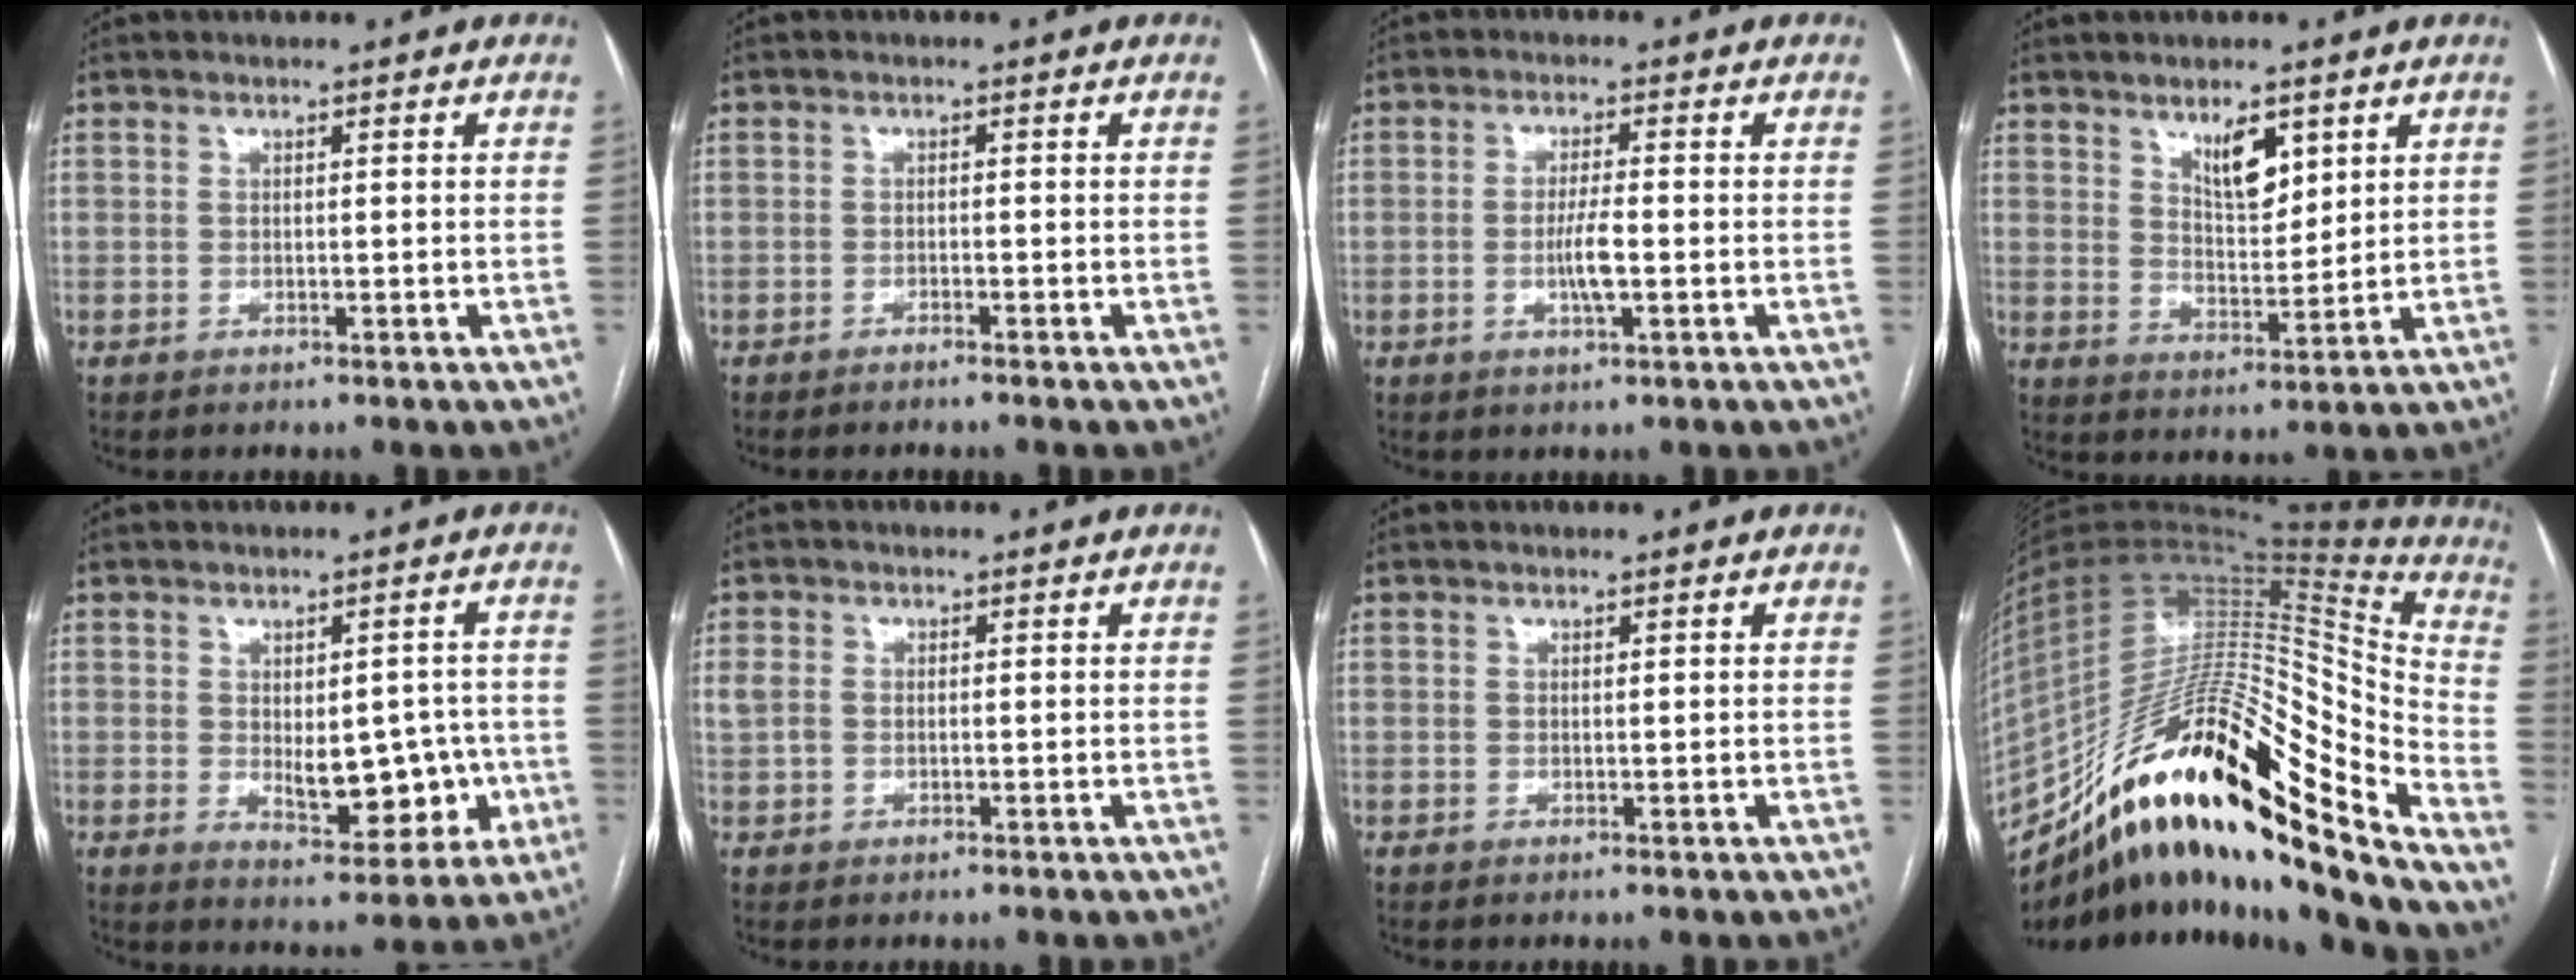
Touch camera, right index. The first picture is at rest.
{"total": 1.6, "force": [-1.5, -0.2, 0.6], "torque": [-0.008, 0.000, -0.021]}
{"total": 4.2, "force": [-1.0, 0.5, 4.0], "torque": [-0.081, -0.004, -0.017]}
{"total": 6.1, "force": [3.5, 2.3, 4.3], "torque": [-0.076, -0.007, 0.066]}
{"total": 8.8, "force": [-1.2, 4.8, 7.3], "torque": [-0.082, 0.011, 0.001]}
{"total": 2.6, "force": [-0.1, 2.0, 1.6], "torque": [-0.051, 0.014, 0.003]}
{"total": 0.0}
{"total": 32.3, "force": [-19.7, 5.3, 25.0], "torque": [-0.403, -0.003, -0.338]}